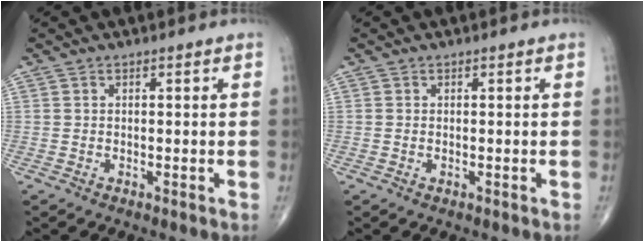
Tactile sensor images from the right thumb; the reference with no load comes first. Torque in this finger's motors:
{"motor_torque": [-0.34, -0.05, -0.18, -0.11, 0.06]}